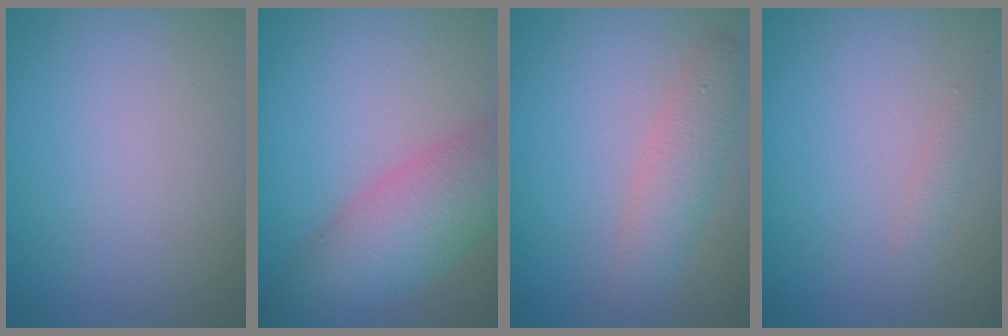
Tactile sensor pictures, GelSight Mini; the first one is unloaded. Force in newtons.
{"total": 7.0, "press": 7.0, "slide": 0.3}
{"total": 2.8, "press": 2.8, "slide": 0.1}
{"total": 0.8, "press": 0.8, "slide": 0.0}